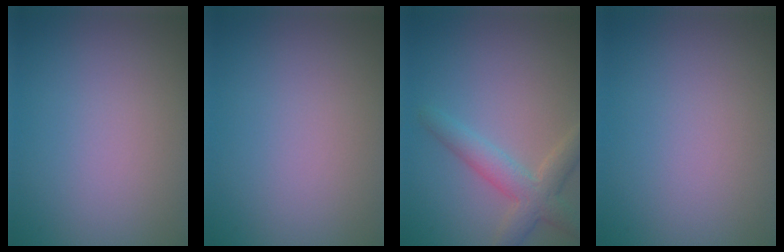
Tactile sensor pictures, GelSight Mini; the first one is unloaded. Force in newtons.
{"total": 0.0}
{"total": 3.8, "press": 3.8, "slide": 0.3}
{"total": 0.0}